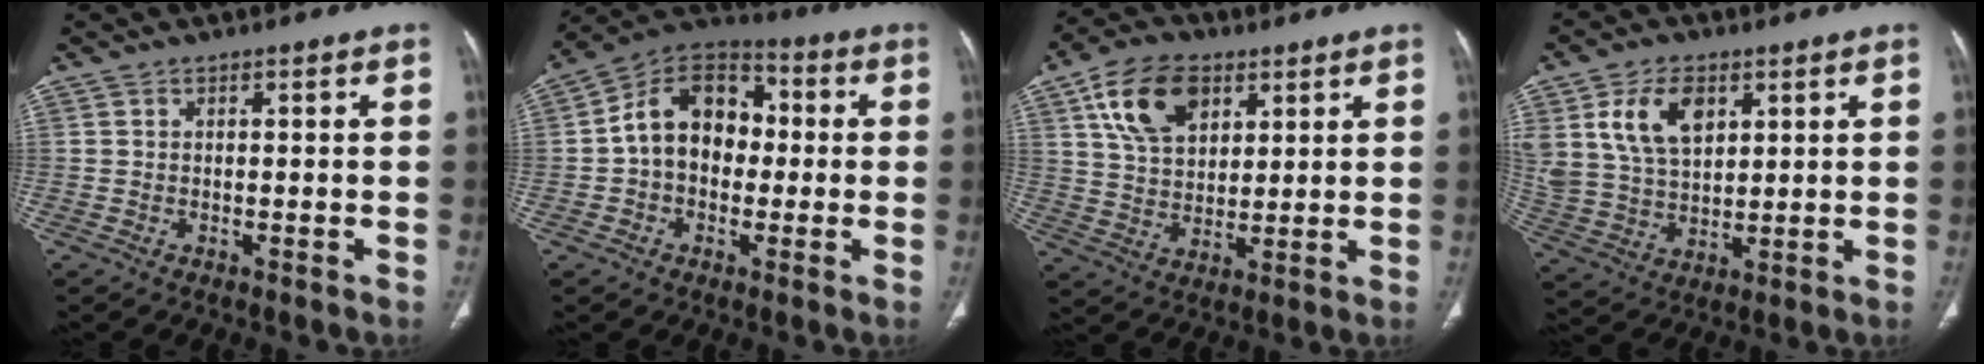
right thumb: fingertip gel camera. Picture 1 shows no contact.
{"total": 14.1, "force": [0.2, 10.4, 9.5], "torque": [-0.123, 0.038, -0.013]}
{"total": 13.3, "force": [6.1, 8.3, 8.4], "torque": [-0.128, -0.014, 0.112]}
{"total": 12.6, "force": [5.2, 7.9, 8.3], "torque": [-0.140, -0.015, 0.109]}